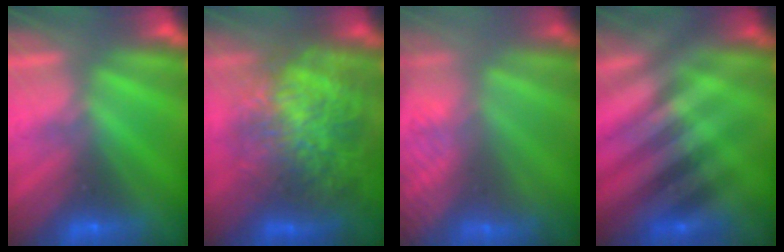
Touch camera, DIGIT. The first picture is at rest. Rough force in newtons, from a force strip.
{"total": 11.0}
{"total": 3.6}
{"total": 2.6}